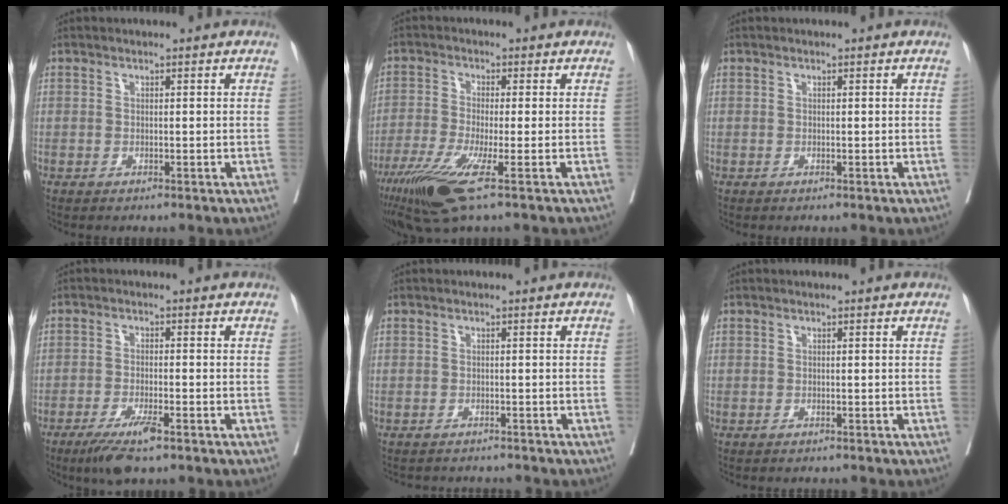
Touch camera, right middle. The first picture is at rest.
{"total": 8.8, "force": [-4.9, 0.3, 7.3], "torque": [-0.141, -0.027, -0.090]}
{"total": 0.0}
{"total": 5.5, "force": [-3.6, 0.6, 4.2], "torque": [-0.082, -0.013, -0.061]}
{"total": 4.3, "force": [-4.2, 0.8, 0.5], "torque": [0.001, -0.007, -0.056]}
{"total": 2.1, "force": [-2.0, 0.5, 0.5], "torque": [-0.011, -0.005, -0.026]}